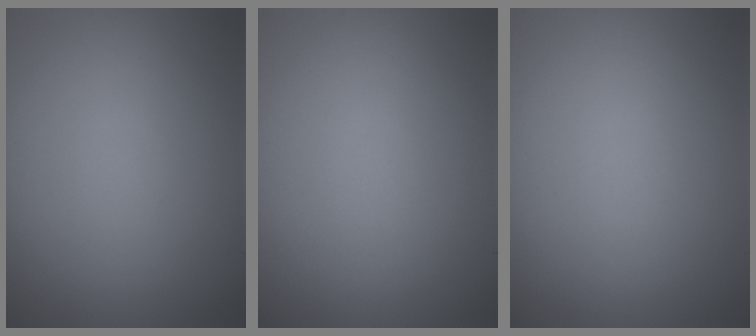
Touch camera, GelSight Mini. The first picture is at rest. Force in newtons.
{"total": 0.0}
{"total": 0.0}